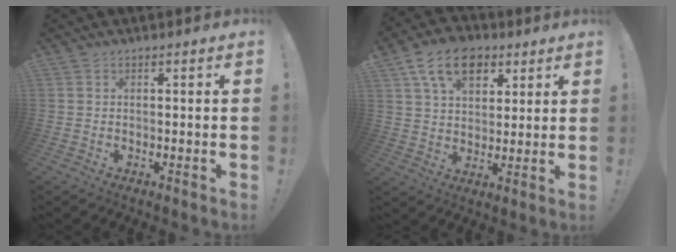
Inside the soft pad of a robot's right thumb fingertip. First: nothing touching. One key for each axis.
{"total": 14.0, "fx": 6.8, "fy": 9.4, "fz": 7.8, "tx": -0.114, "ty": -0.020, "tz": 0.128}